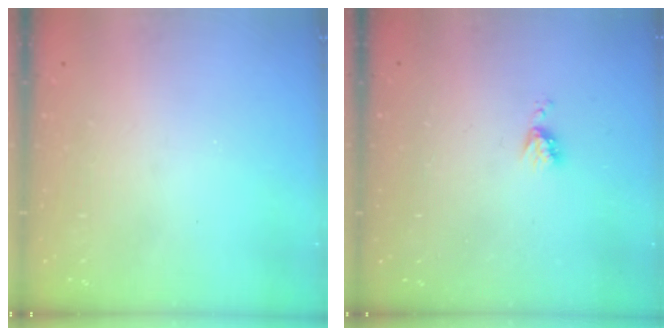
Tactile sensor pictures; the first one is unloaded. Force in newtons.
{"total": 4.0, "press": 4.0, "slide": 0.5}